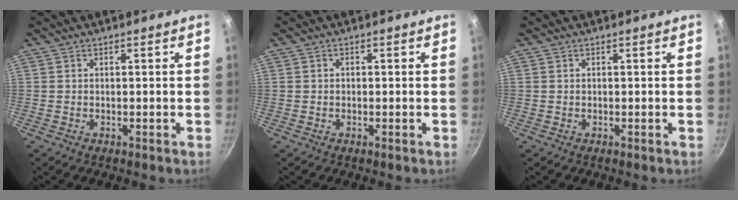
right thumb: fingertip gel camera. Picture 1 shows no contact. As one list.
[{"total": 0.6, "force": [-0.1, 0.5, 0.2], "torque": [-0.003, 0.005, -0.001]}, {"total": 0.0}]